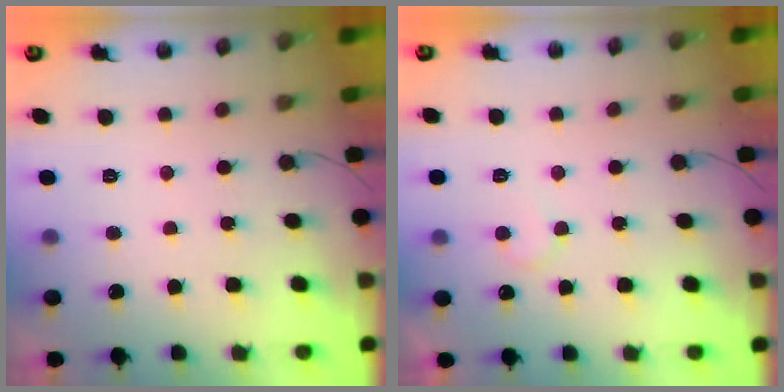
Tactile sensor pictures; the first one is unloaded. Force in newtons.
{"total": 5.4, "press": 5.4, "slide": 0.5}